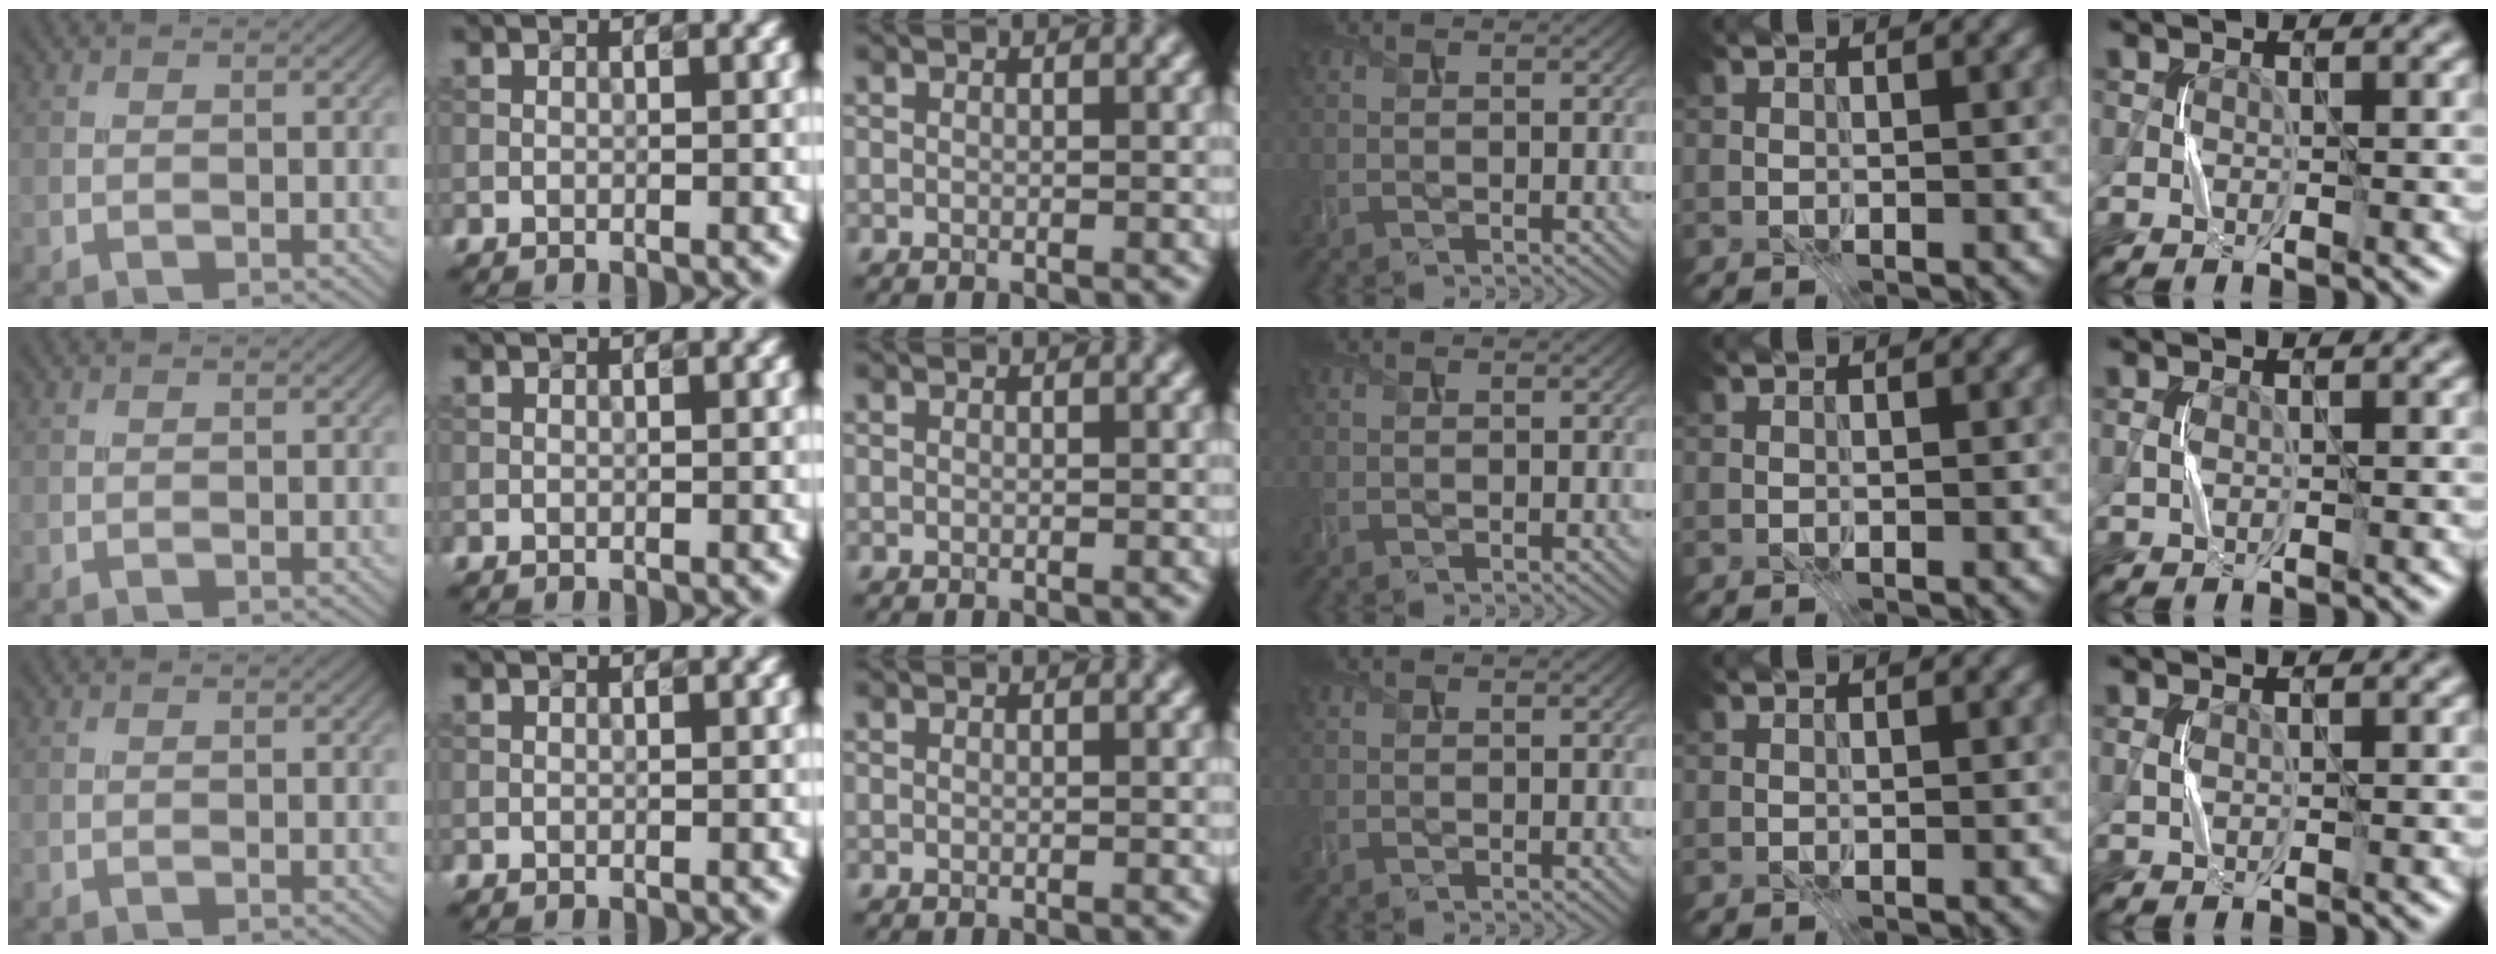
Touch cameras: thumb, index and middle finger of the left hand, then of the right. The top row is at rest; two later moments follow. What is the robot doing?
{"motion": "press", "object": "stapler"}